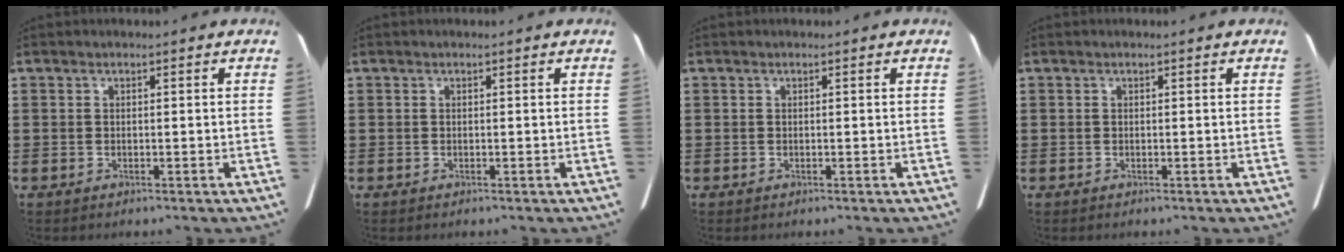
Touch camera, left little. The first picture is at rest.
{"total": 0.0}
{"total": 0.0}
{"total": 0.0}